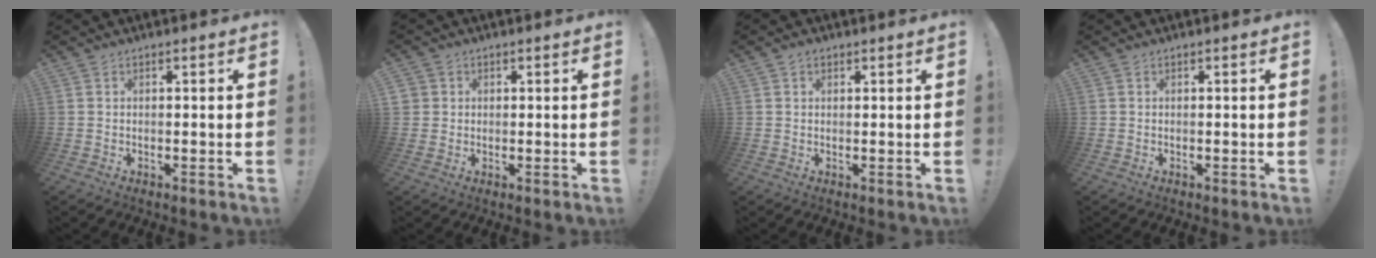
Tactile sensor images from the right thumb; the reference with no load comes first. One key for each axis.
{"total": 2.2, "fx": 0.5, "fy": 2.1, "fz": 0.1, "tx": 0.004, "ty": -0.001, "tz": 0.008}
{"total": 1.2, "fx": 0.8, "fy": 0.7, "fz": 0.6, "tx": -0.005, "ty": -0.002, "tz": 0.015}
{"total": 0.0}